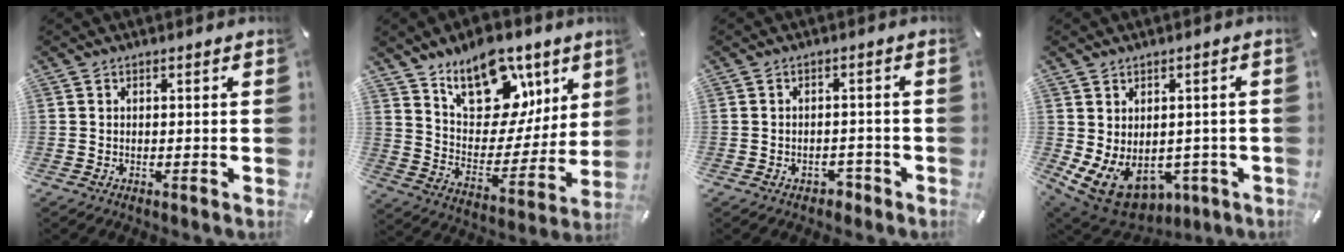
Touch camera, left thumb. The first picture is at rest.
{"total": 17.5, "force": [12.0, 10.4, 7.5], "torque": [-0.104, -0.088, 0.215]}
{"total": 2.7, "force": [-1.7, 1.9, 1.0], "torque": [-0.014, 0.009, -0.032]}
{"total": 8.9, "force": [-2.3, 7.0, 5.1], "torque": [-0.082, -0.002, -0.031]}